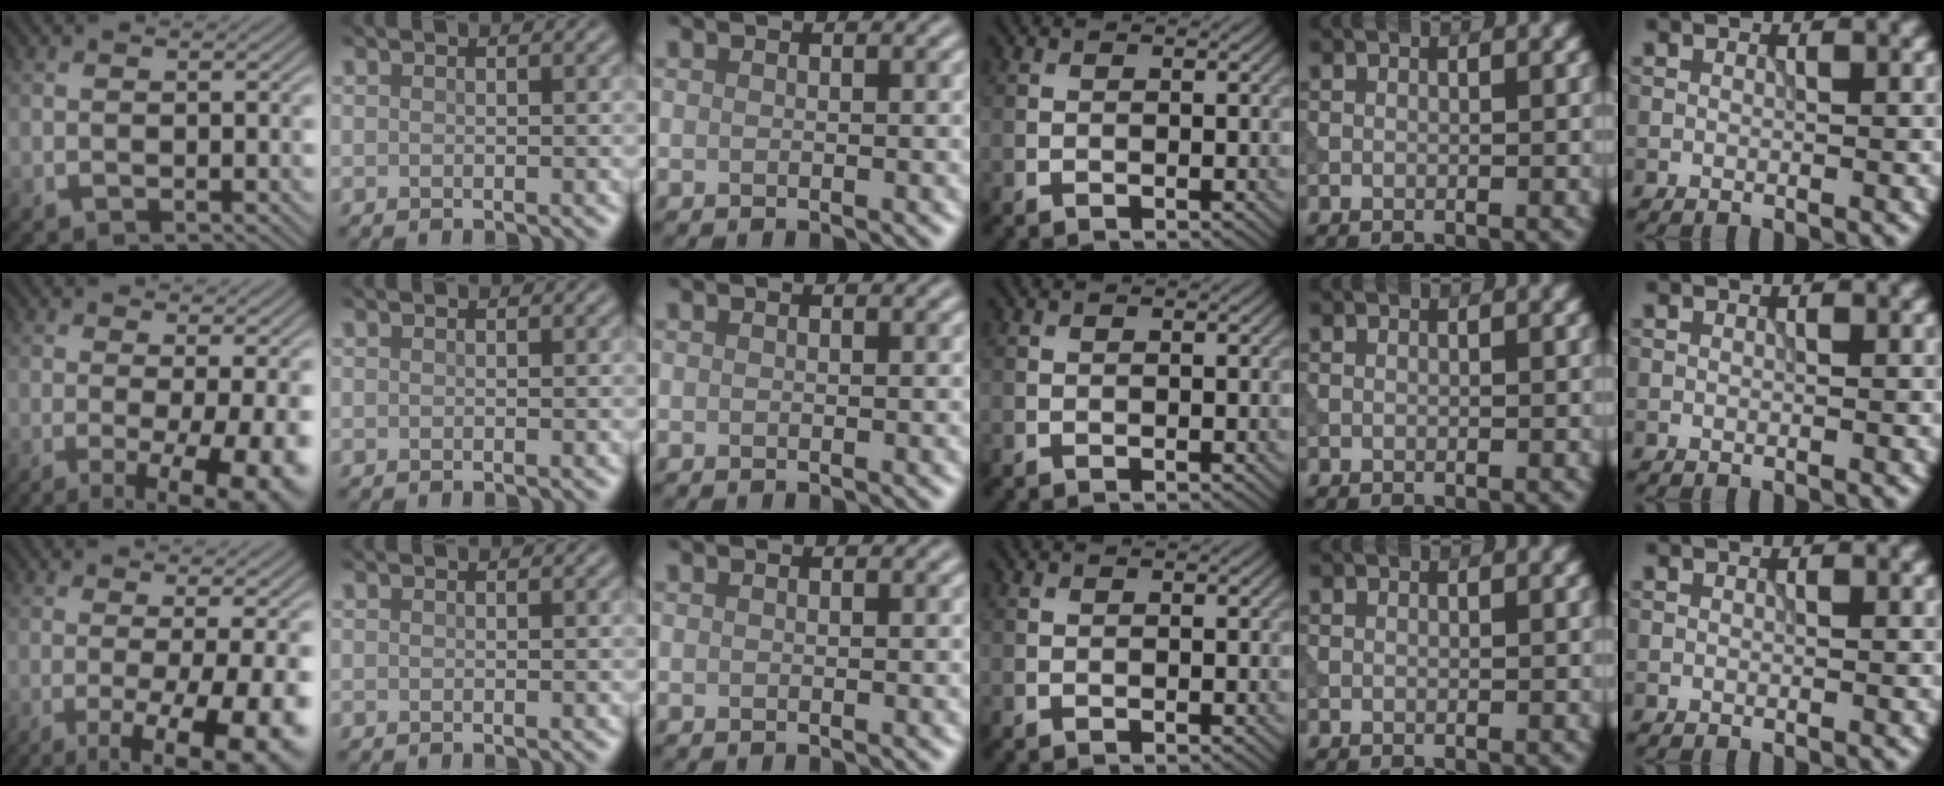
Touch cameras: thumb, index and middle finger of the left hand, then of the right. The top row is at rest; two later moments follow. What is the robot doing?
{"motion": "extract", "object": "tissue"}